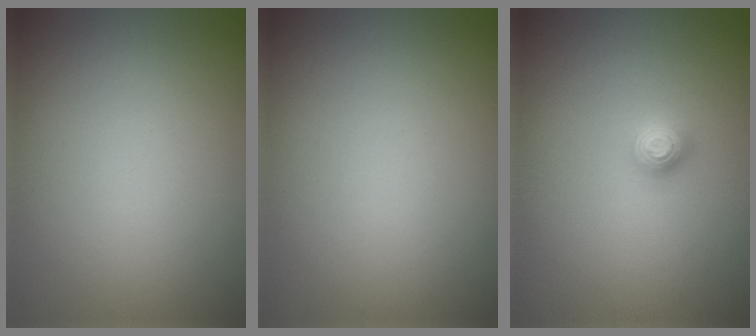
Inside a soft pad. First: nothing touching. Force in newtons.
{"total": 0.0}
{"total": 1.2, "press": 1.1, "slide": 0.3}